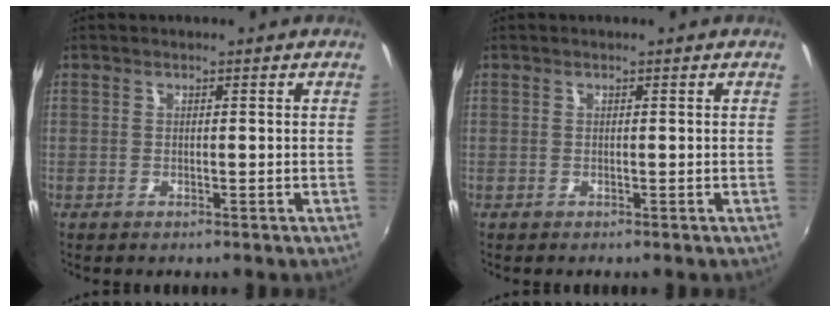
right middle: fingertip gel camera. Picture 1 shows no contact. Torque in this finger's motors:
{"motor_torque": [0.24, -0.34, 0.00, 0.00]}